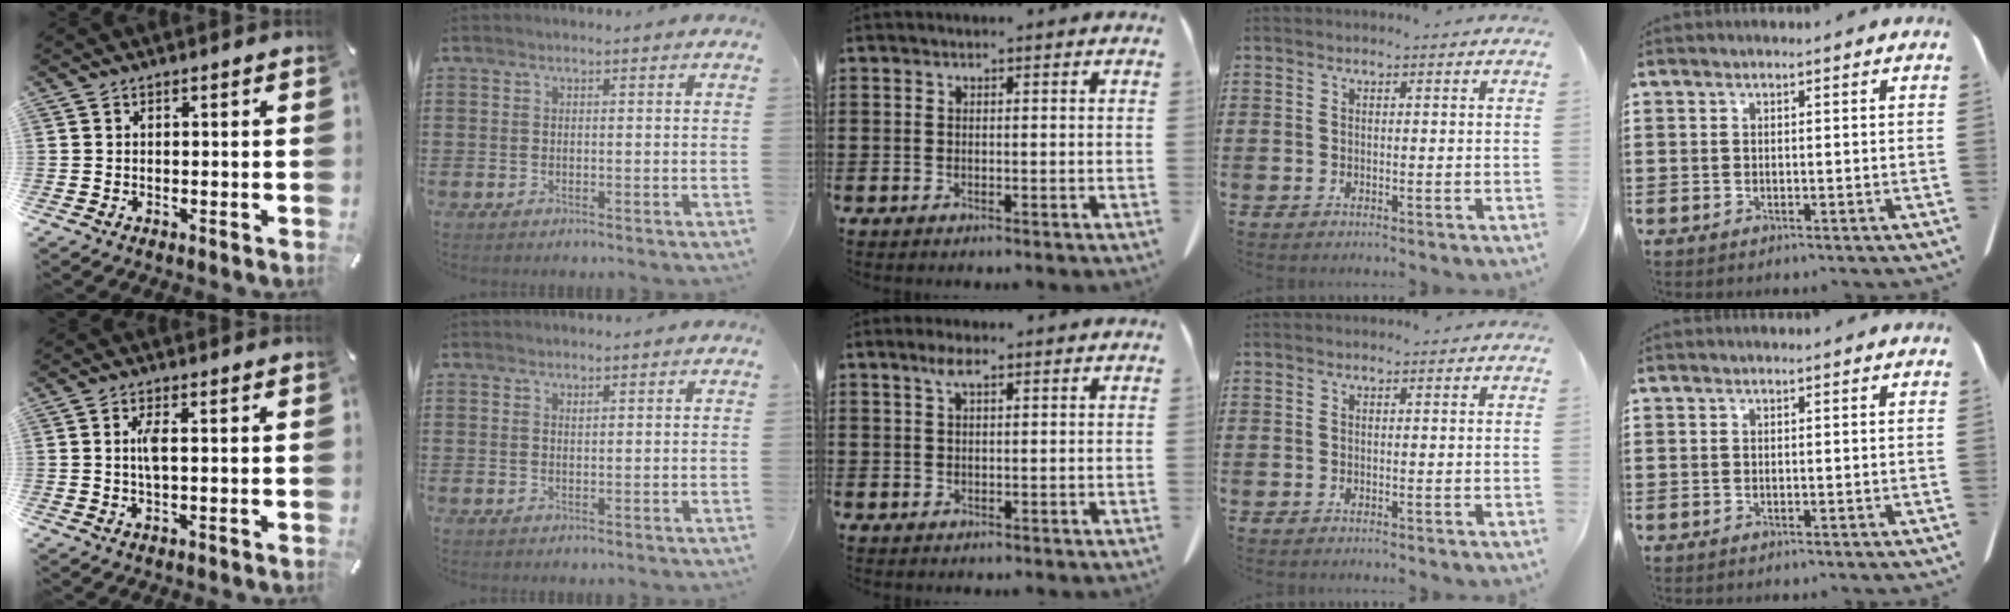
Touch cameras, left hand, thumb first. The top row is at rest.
{"thumb": {"total": 3.5, "force": [0.2, 0.8, 3.4], "torque": [-0.067, -0.001, 0.002]}, "index": {"total": 0.5, "force": [0.4, 0.2, 0.2], "torque": [-0.005, 0.001, 0.009]}, "middle": {"total": 2.3, "force": [1.1, 0.9, 1.8], "torque": [-0.042, 0.007, 0.019]}}